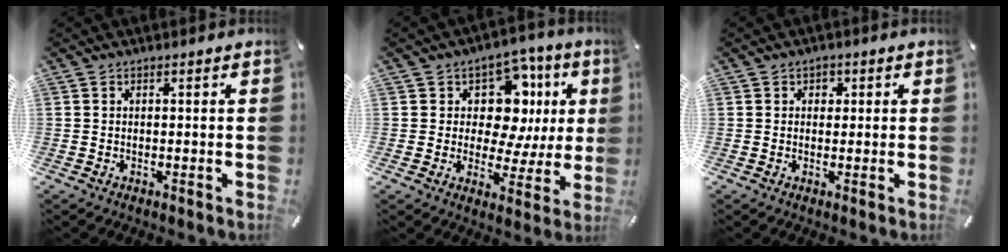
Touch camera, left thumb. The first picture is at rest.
{"total": 12.3, "force": [3.9, 9.2, 7.2], "torque": [-0.091, -0.044, 0.074]}
{"total": 1.7, "force": [0.2, 1.6, 0.5], "torque": [0.003, -0.001, -0.002]}